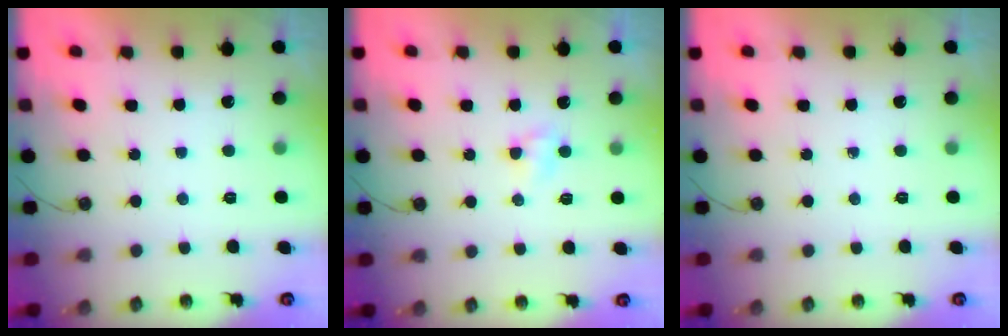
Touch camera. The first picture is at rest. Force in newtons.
{"total": 2.6, "press": 2.6, "slide": 0.3}
{"total": 0.0}